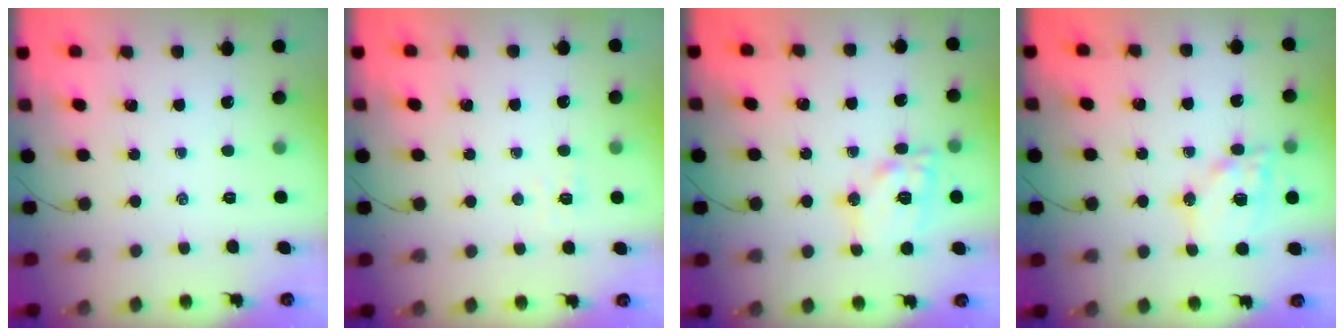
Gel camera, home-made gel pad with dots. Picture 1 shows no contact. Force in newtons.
{"total": 2.3, "press": 2.1, "slide": 0.8}
{"total": 13.6, "press": 13.5, "slide": 1.6}
{"total": 13.9, "press": 13.6, "slide": 2.9}